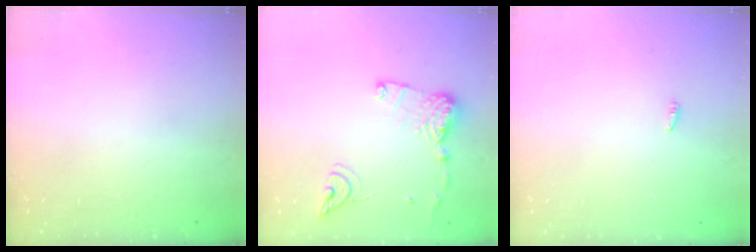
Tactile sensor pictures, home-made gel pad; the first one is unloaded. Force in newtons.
{"total": 12.7, "press": 12.6, "slide": 1.4}
{"total": 2.1, "press": 1.9, "slide": 0.7}